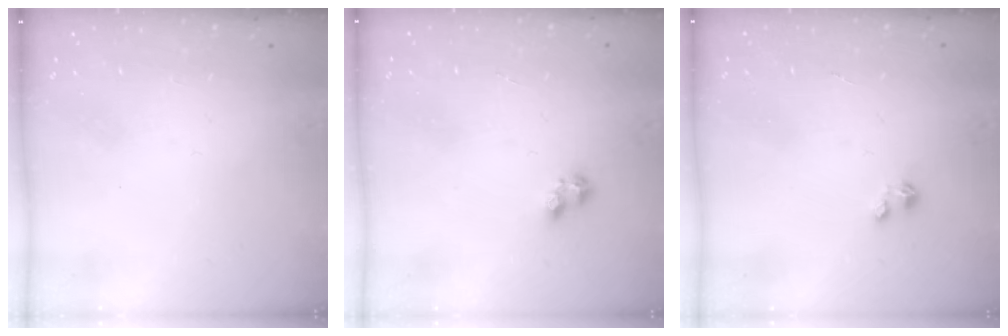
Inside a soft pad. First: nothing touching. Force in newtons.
{"total": 2.4, "press": 2.3, "slide": 0.8}
{"total": 0.0}